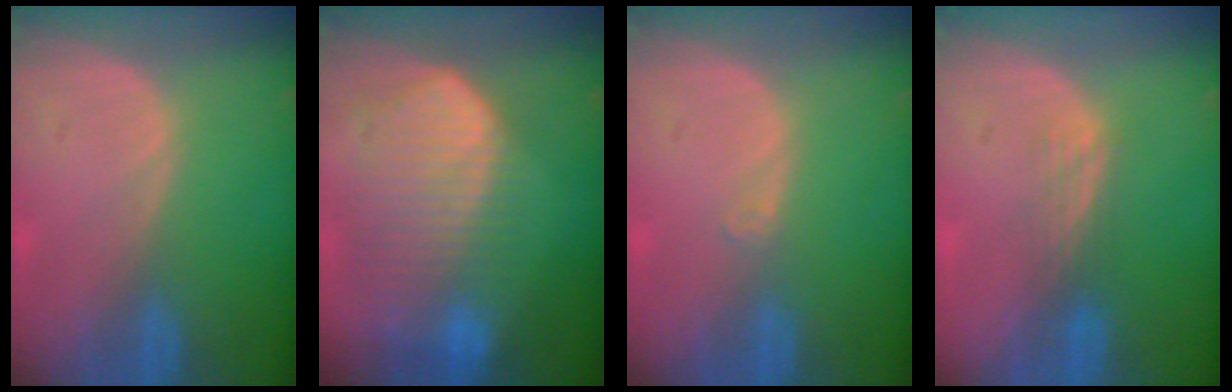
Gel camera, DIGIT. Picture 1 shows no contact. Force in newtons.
{"total": 10.3, "press": 8.9, "slide": 5.2}
{"total": 0.9, "press": 0.7, "slide": 0.6}
{"total": 2.2, "press": 2.2, "slide": 0.2}